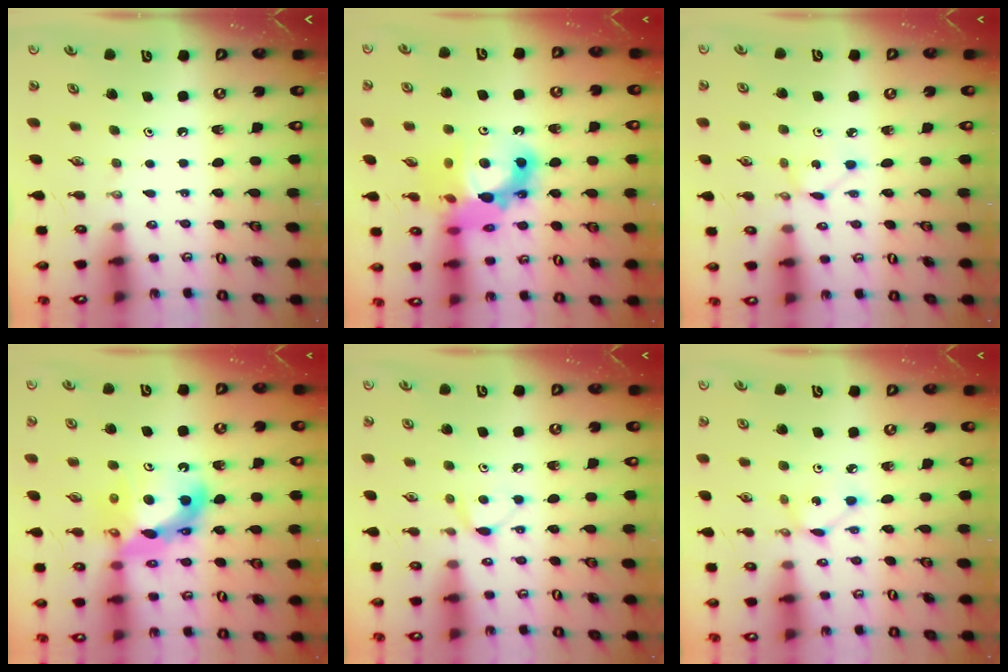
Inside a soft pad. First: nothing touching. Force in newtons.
{"total": 16.5, "press": 16.4, "slide": 1.6}
{"total": 1.6, "press": 1.5, "slide": 0.1}
{"total": 13.8, "press": 13.7, "slide": 1.5}
{"total": 6.5, "press": 6.4, "slide": 0.9}
{"total": 2.9, "press": 2.9, "slide": 0.1}